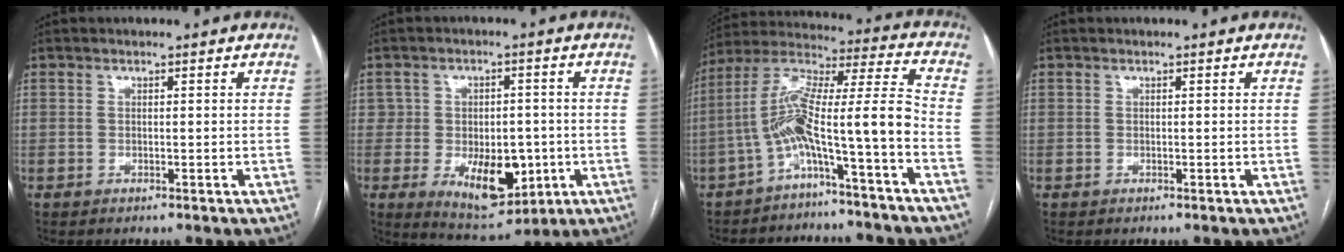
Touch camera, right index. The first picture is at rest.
{"total": 11.3, "force": [-2.5, 6.8, 8.6], "torque": [-0.126, 0.006, -0.019]}
{"total": 11.9, "force": [-5.0, -0.2, 10.8], "torque": [-0.201, 0.046, -0.091]}
{"total": 0.0}